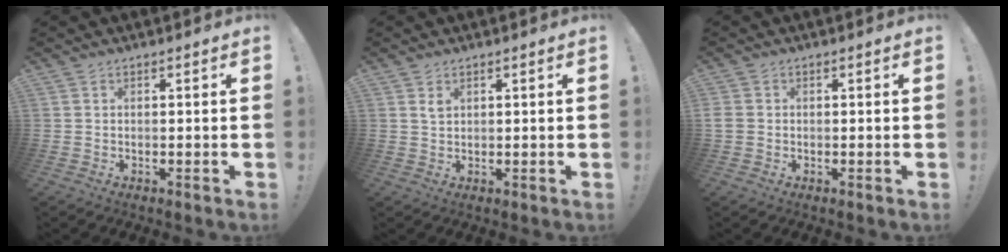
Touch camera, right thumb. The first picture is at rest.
{"total": 1.8, "force": [1.3, 0.9, 0.8], "torque": [-0.002, -0.010, 0.022]}
{"total": 2.0, "force": [-0.3, 1.7, 1.0], "torque": [-0.024, 0.002, -0.005]}